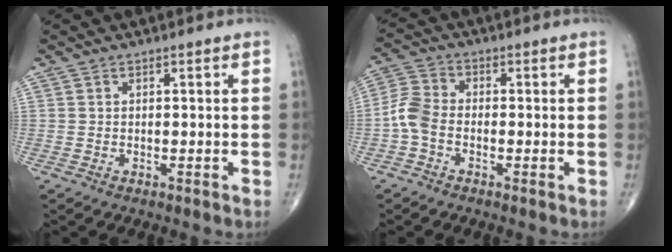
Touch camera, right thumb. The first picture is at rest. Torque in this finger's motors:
{"motor_torque": [0.04, 0.25, 0.67, -0.32, 0.21]}